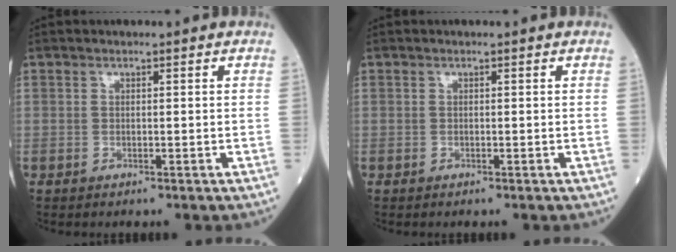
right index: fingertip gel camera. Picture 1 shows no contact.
{"total": 0.0}